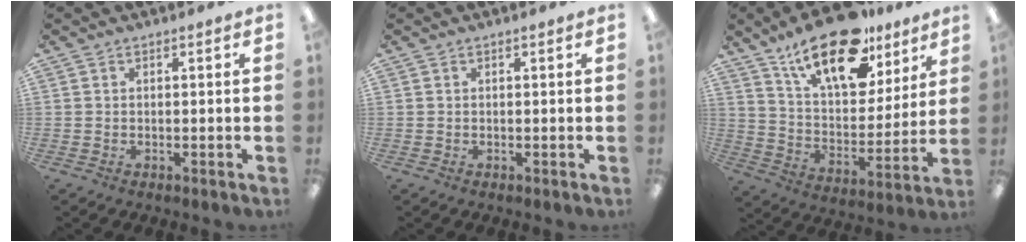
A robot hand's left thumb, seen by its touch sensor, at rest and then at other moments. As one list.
[{"total": 0.0}, {"total": 21.9, "force": [14.8, 9.6, 12.9], "torque": [-0.209, -0.080, 0.256]}]